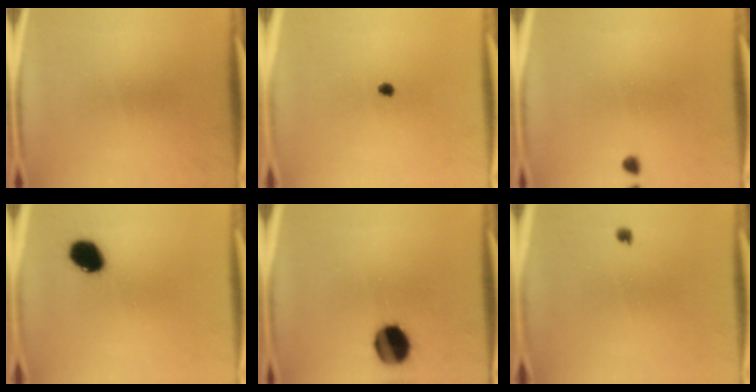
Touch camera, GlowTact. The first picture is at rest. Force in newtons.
{"total": 1.2}
{"total": 1.2}
{"total": 7.7}
{"total": 11.5}
{"total": 1.0}